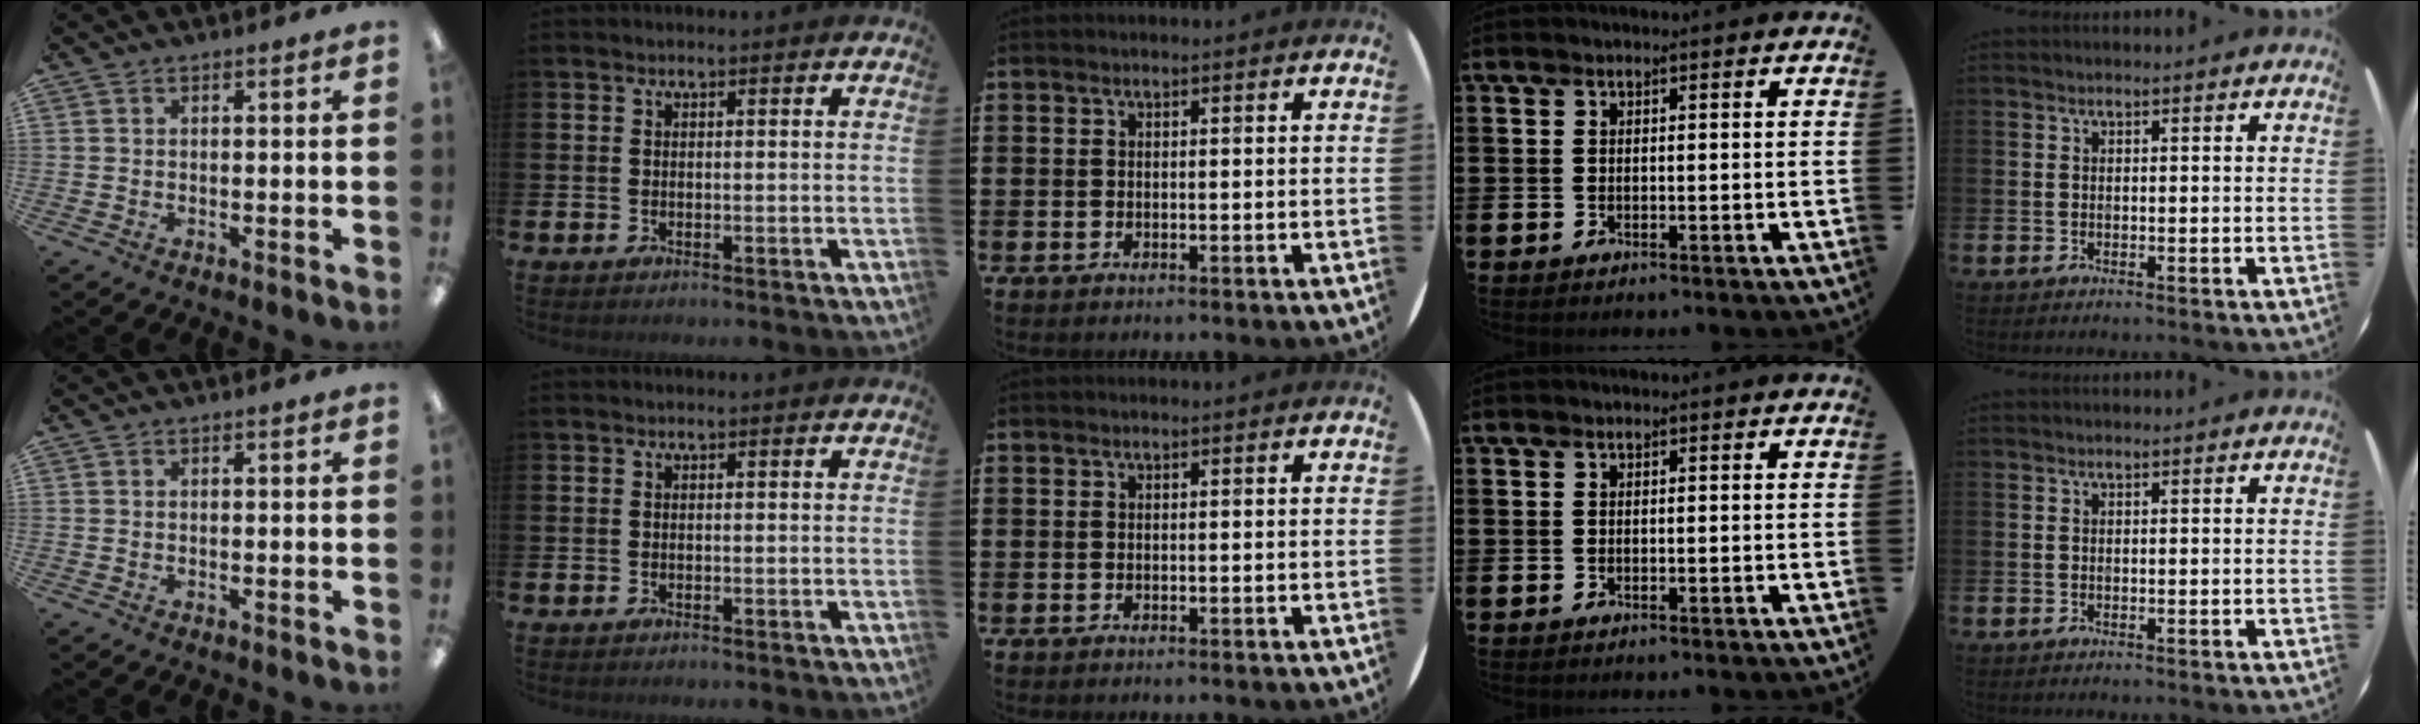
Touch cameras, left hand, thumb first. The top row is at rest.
{}